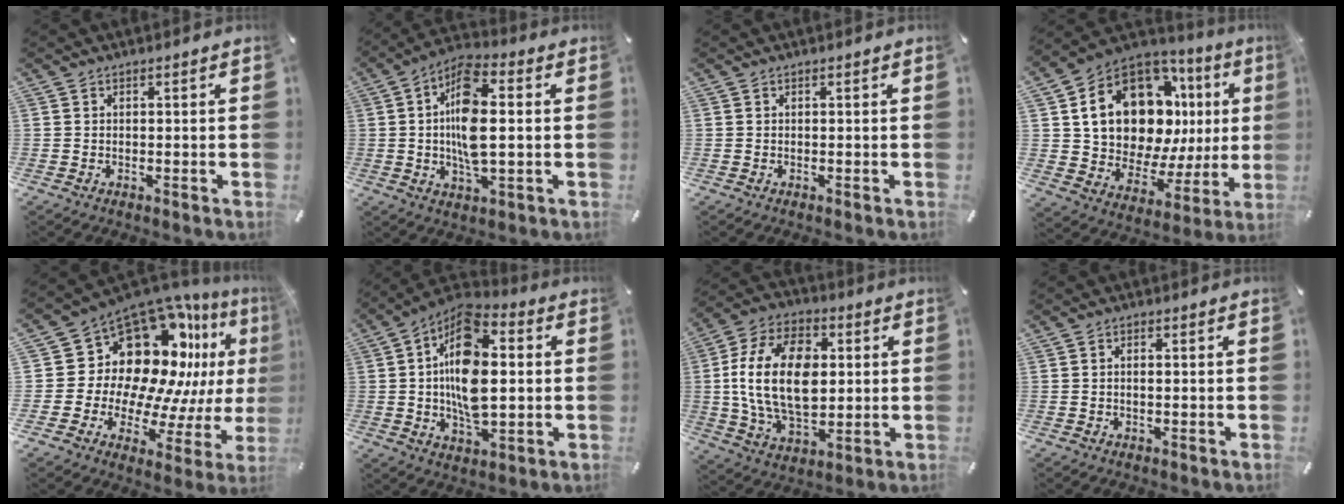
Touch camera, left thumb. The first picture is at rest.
{"total": 12.6, "force": [0.5, 5.1, 11.5], "torque": [-0.230, -0.001, 0.005]}
{"total": 0.0}
{"total": 18.8, "force": [7.8, 11.8, 12.3], "torque": [-0.200, -0.057, 0.137]}
{"total": 19.8, "force": [9.7, 13.4, 10.9], "torque": [-0.177, -0.109, 0.188]}
{"total": 16.7, "force": [1.2, 9.2, 13.9], "torque": [-0.271, -0.003, 0.017]}
{"total": 20.4, "force": [1.7, 13.7, 15.0], "torque": [-0.316, 0.010, 0.028]}
{"total": 1.1, "force": [-0.1, 0.5, 1.0], "torque": [-0.020, 0.001, -0.002]}